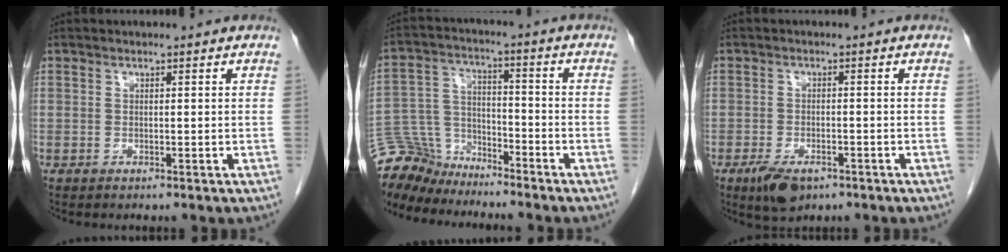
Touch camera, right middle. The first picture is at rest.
{"total": 9.9, "force": [-9.4, 2.9, 0.5], "torque": [-0.023, 0.013, -0.184]}
{"total": 5.3, "force": [-3.3, 2.4, 3.4], "torque": [-0.066, -0.006, -0.049]}